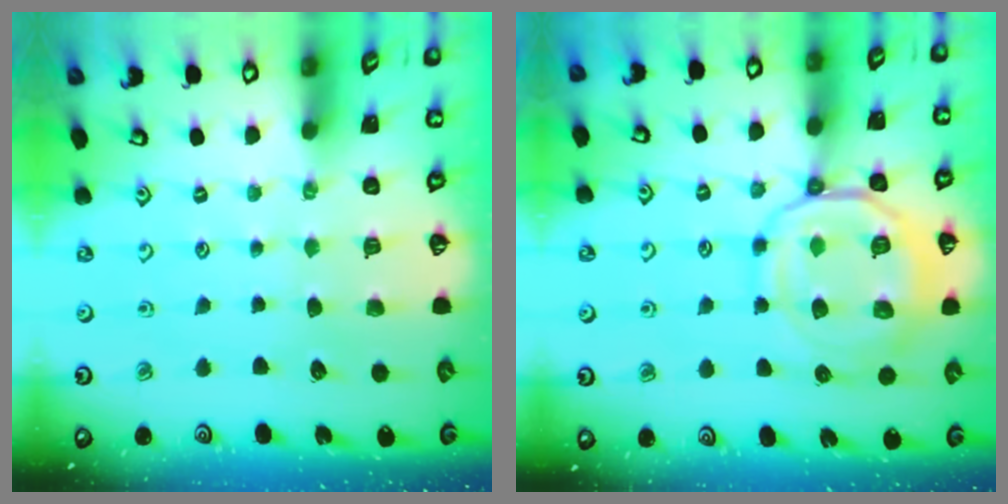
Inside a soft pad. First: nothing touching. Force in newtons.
{"total": 14.0, "press": 13.9, "slide": 1.5}